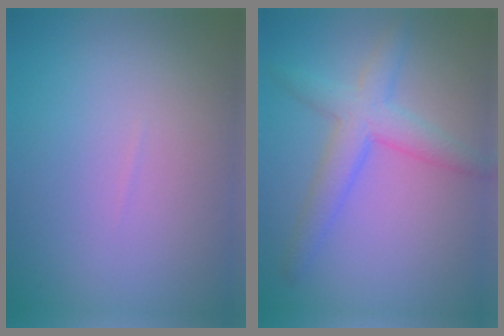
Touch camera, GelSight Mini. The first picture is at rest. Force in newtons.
{"total": 4.0, "press": 4.0, "slide": 0.1}